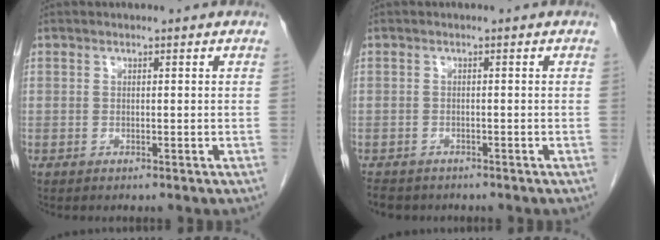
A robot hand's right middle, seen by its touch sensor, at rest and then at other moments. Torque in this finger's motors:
{"motor_torque": [0.15, -0.10, 0.00, 0.01]}